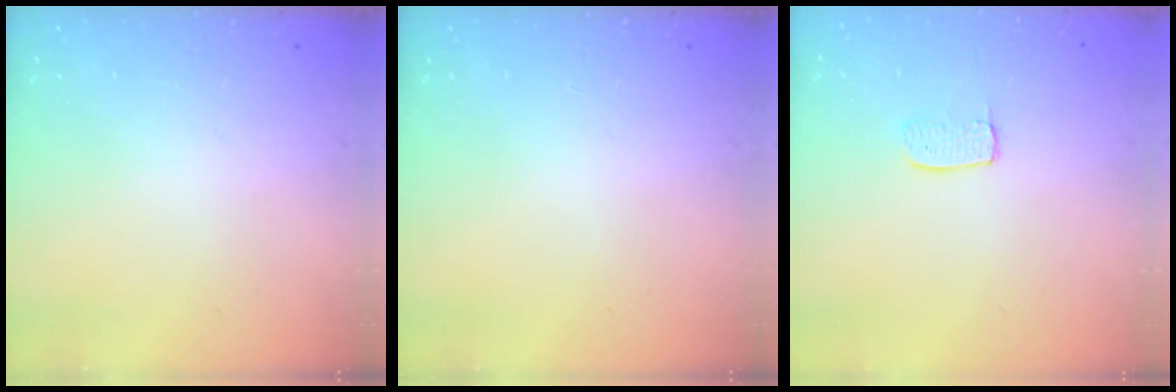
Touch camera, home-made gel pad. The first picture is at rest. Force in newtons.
{"total": 0.0}
{"total": 5.8, "press": 5.8, "slide": 0.3}